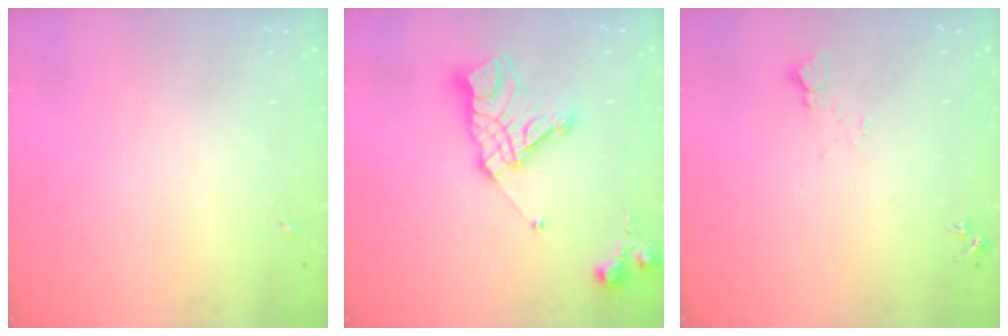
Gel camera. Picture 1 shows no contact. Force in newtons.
{"total": 16.2, "press": 16.1, "slide": 1.6}
{"total": 4.2, "press": 4.1, "slide": 0.5}